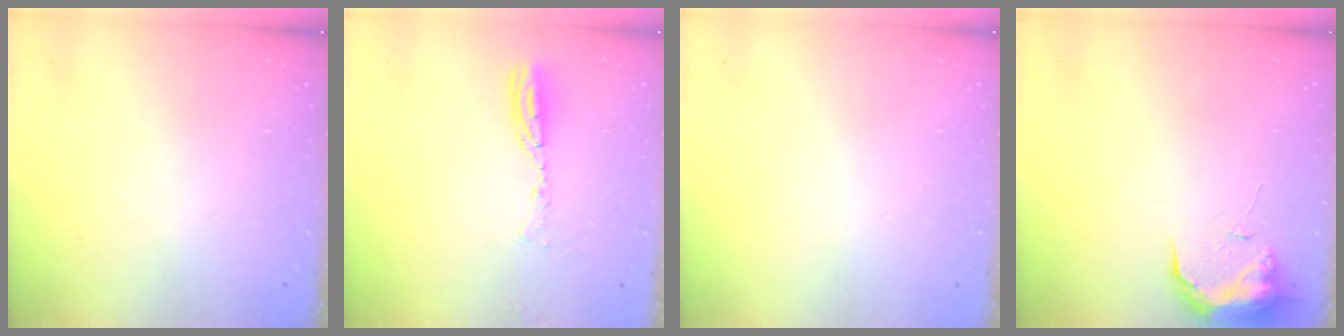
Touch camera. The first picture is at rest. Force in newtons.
{"total": 9.8, "press": 7.6, "slide": 6.3}
{"total": 0.0}
{"total": 9.4, "press": 9.3, "slide": 1.3}